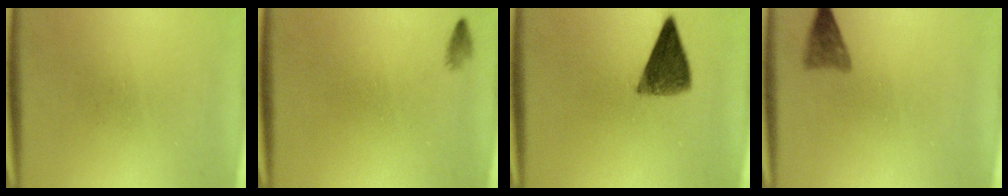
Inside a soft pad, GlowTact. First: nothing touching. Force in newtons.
{"total": 0.8}
{"total": 6.8}
{"total": 2.4}